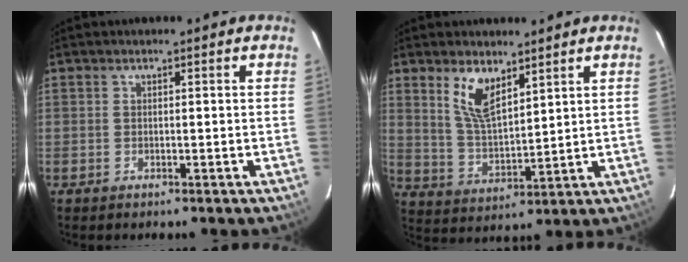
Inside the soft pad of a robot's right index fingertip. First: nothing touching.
{"total": 8.2, "force": [5.0, 3.3, 5.6], "torque": [-0.107, -0.002, 0.105]}